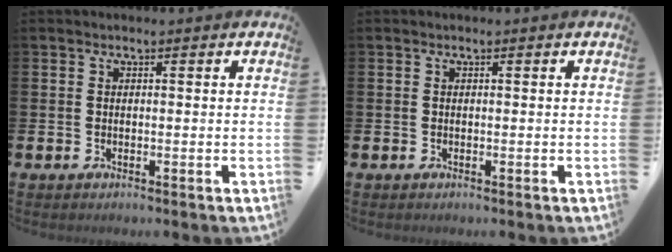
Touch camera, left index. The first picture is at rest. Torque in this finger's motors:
{"motor_torque": [-0.09, -0.01, 0.01, 0.01]}